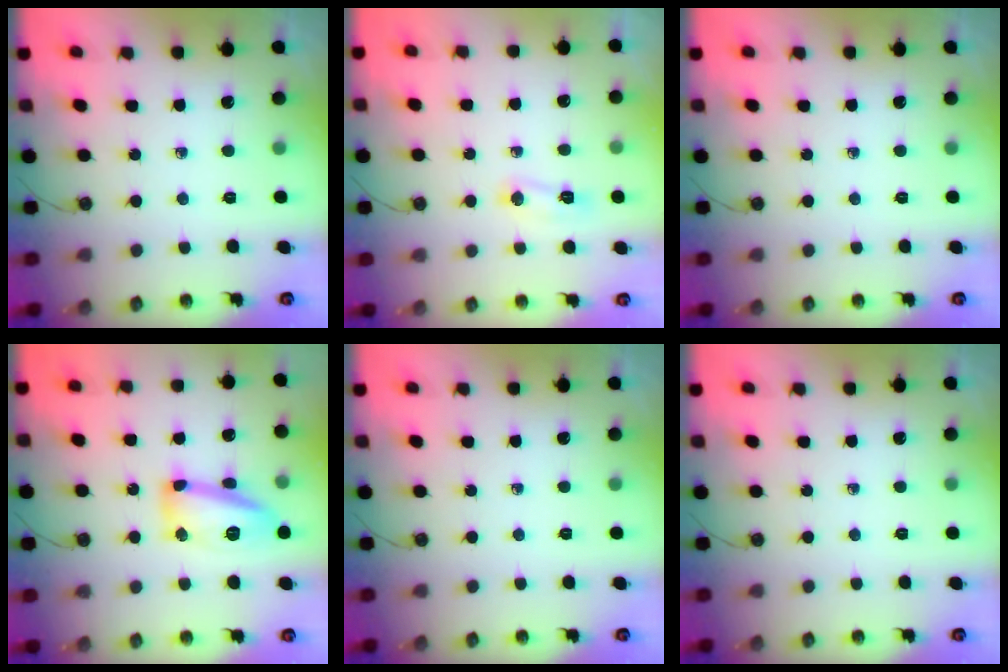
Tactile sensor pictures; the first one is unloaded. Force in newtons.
{"total": 14.9, "press": 6.6, "slide": 13.4}
{"total": 0.0}
{"total": 14.1, "press": 14.1, "slide": 1.1}
{"total": 0.0}
{"total": 0.0}